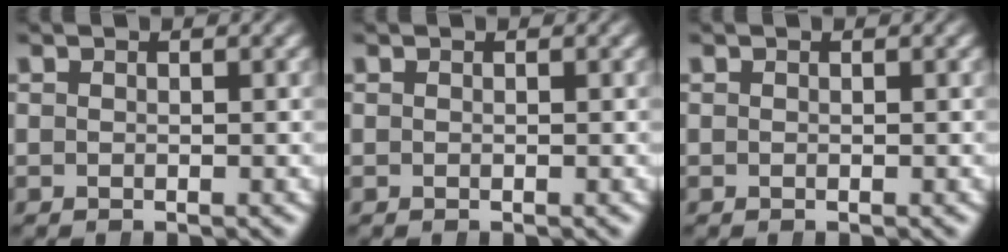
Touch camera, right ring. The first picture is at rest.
{"total": 0.0}
{"total": 0.0}